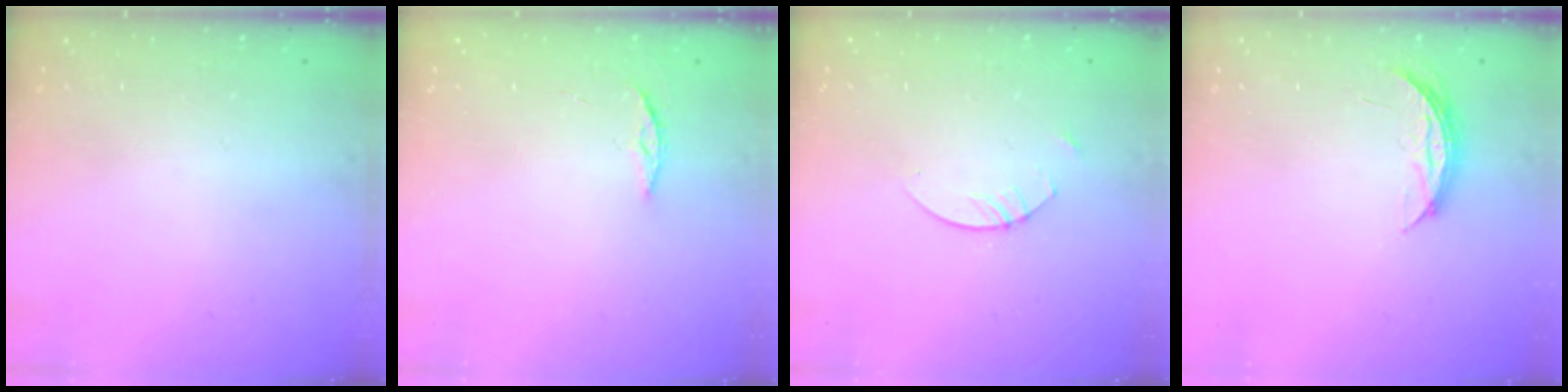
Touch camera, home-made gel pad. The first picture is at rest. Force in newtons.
{"total": 3.5, "press": 3.5, "slide": 0.4}
{"total": 2.4, "press": 2.4, "slide": 0.1}
{"total": 4.2, "press": 4.2, "slide": 0.5}